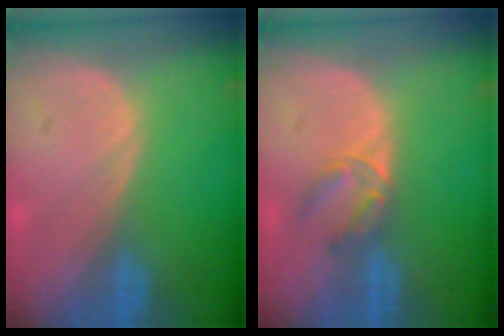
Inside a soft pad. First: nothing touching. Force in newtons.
{"total": 3.5, "press": 3.3, "slide": 1.0}